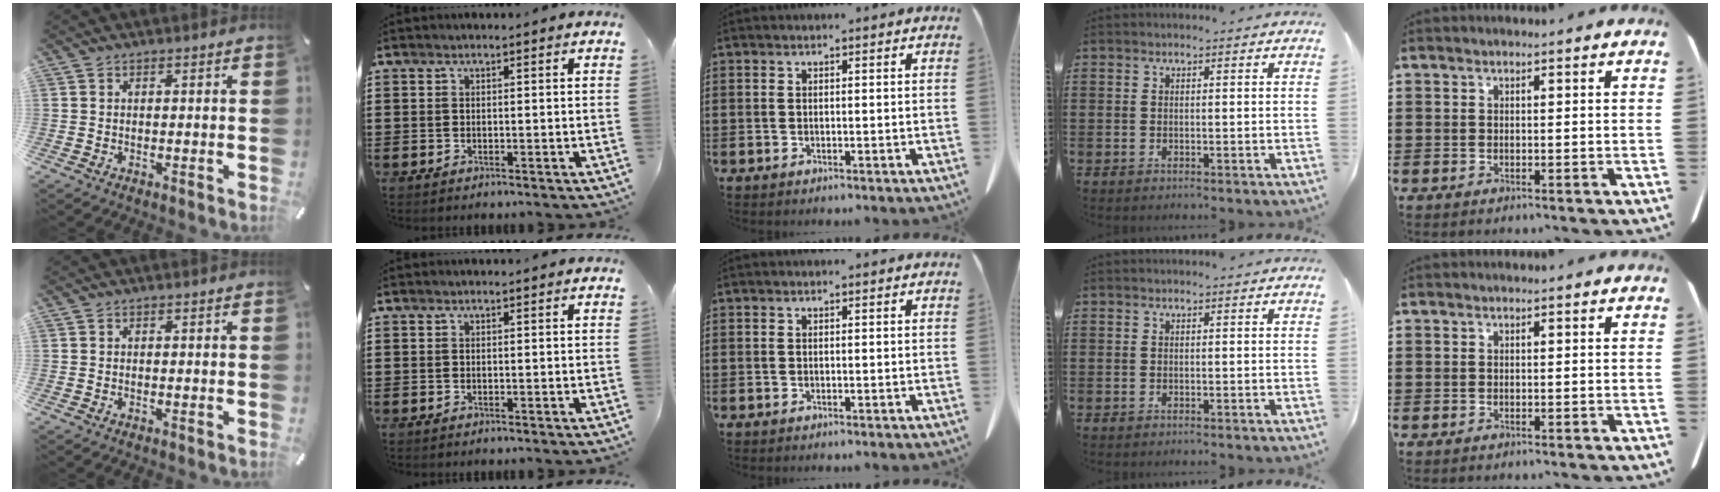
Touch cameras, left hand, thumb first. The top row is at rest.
{}